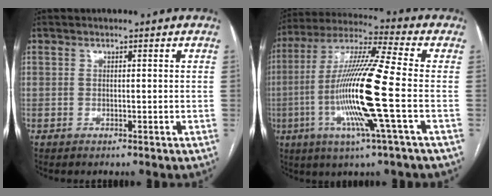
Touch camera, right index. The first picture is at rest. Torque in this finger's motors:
{"motor_torque": [2.14, 0.00, 1.05, 0.21]}